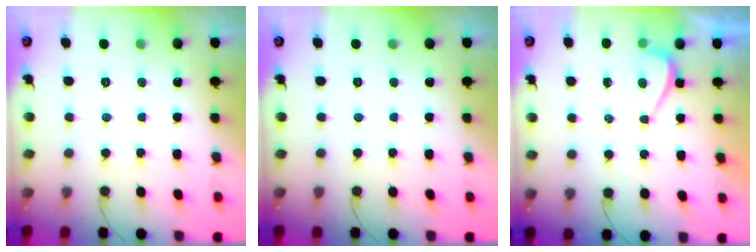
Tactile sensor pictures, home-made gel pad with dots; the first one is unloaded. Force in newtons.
{"total": 0.0}
{"total": 2.2, "press": 2.2, "slide": 0.5}